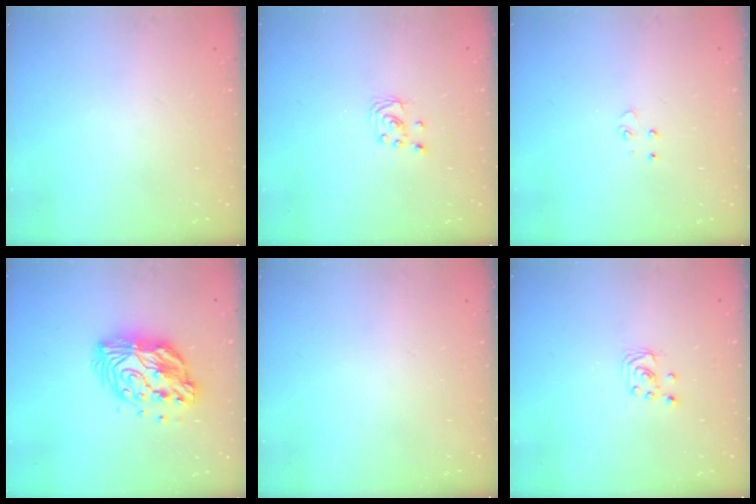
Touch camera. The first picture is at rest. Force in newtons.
{"total": 2.2, "press": 2.2, "slide": 0.2}
{"total": 4.1, "press": 4.1, "slide": 0.5}
{"total": 12.8, "press": 12.8, "slide": 0.9}
{"total": 0.0}
{"total": 2.2, "press": 2.2, "slide": 0.2}